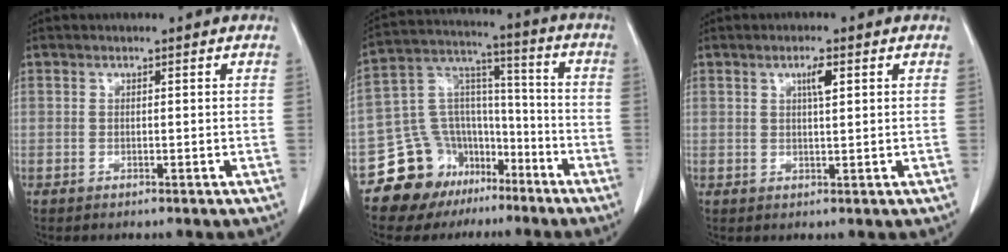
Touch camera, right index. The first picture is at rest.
{"total": 14.2, "force": [-8.8, 10.6, 3.6], "torque": [-0.062, 0.091, -0.141]}
{"total": 2.5, "force": [1.1, 0.3, 2.3], "torque": [-0.039, -0.001, 0.017]}